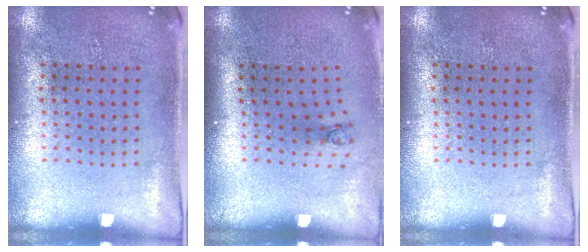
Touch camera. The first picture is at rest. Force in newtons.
{"total": 0.7, "press": 0.3, "slide": 0.7}
{"total": 0.0}